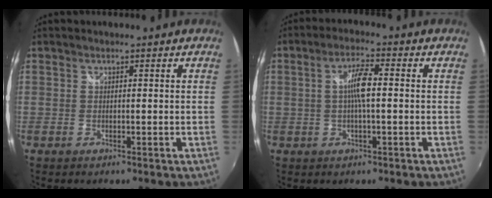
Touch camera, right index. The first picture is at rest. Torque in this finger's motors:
{"motor_torque": [1.07, 0.08, 0.47, 0.12]}